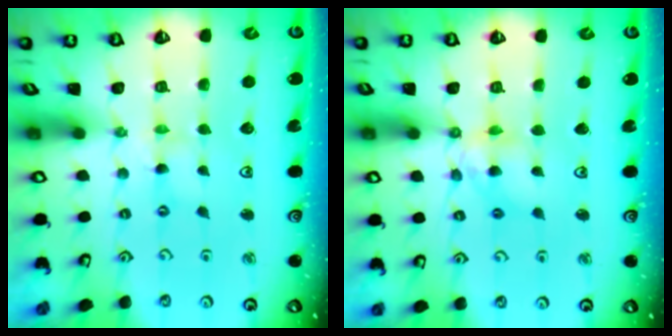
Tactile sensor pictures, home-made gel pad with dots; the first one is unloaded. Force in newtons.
{"total": 9.2, "press": 9.1, "slide": 0.7}